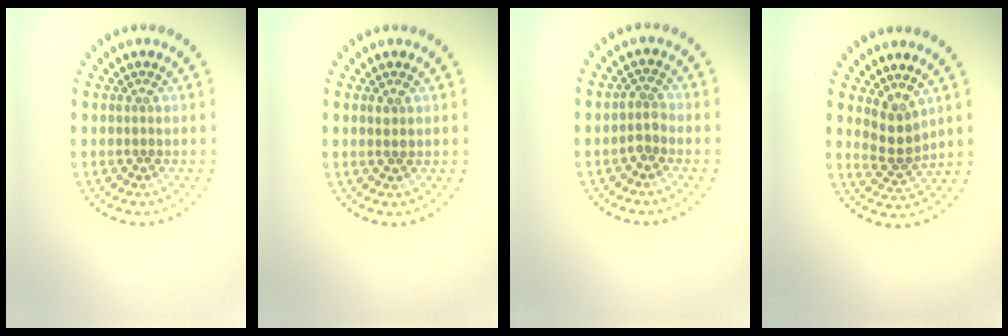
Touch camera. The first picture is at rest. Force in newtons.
{"total": 0.9, "press": 0.9, "slide": 0.0}
{"total": 1.6, "press": 1.3, "slide": 0.9}
{"total": 2.6, "press": 2.1, "slide": 1.5}